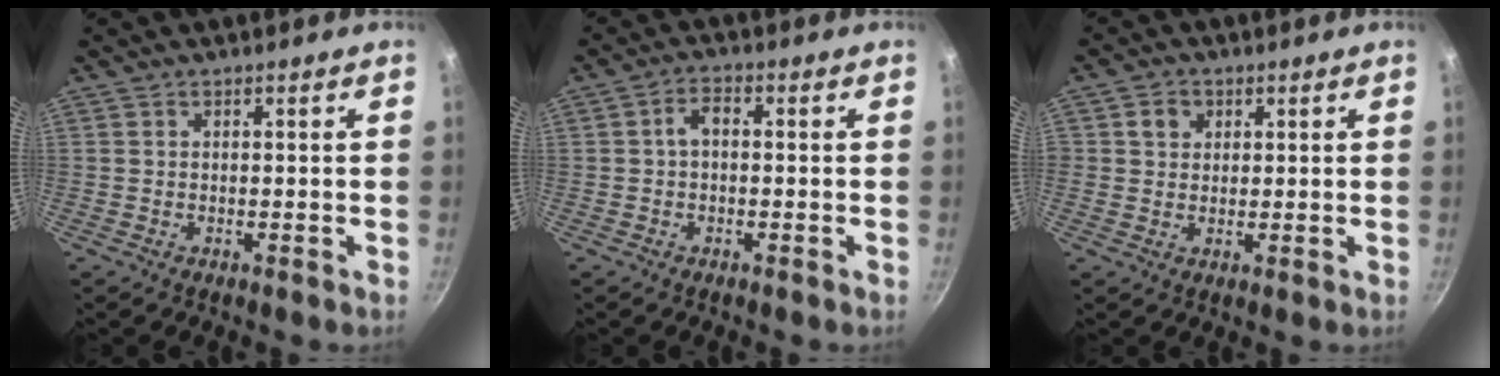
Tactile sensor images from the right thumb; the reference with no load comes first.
{"total": 3.2, "force": [-0.1, 2.0, 2.5], "torque": [-0.041, 0.015, -0.006]}
{"total": 3.6, "force": [1.1, 3.2, 1.2], "torque": [0.003, 0.002, 0.015]}